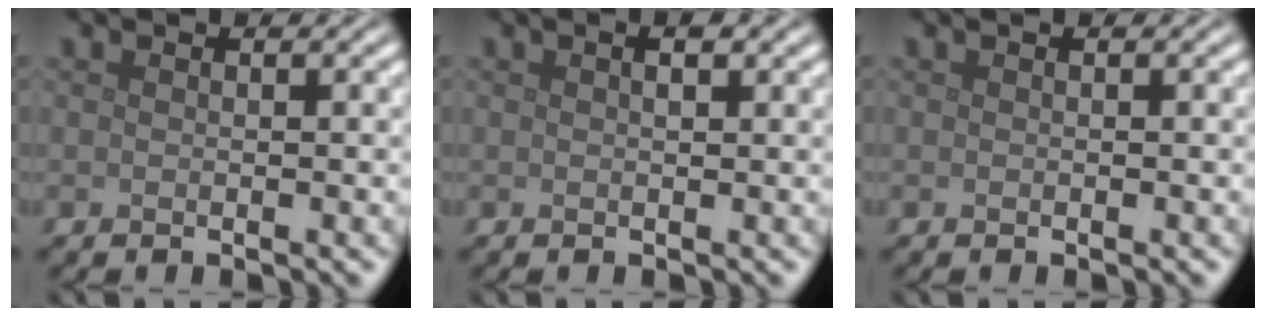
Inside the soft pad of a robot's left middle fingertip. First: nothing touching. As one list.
[{"total": 1.0, "force": [0.5, 0.3, 0.9], "torque": [-0.013, 0.001, 0.009]}, {"total": 0.0}]